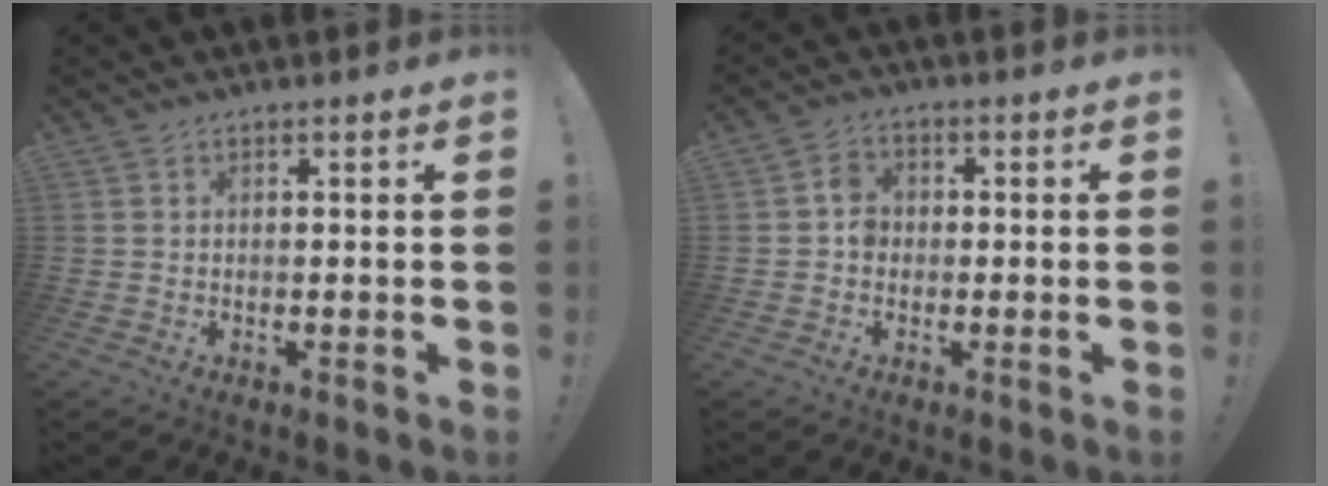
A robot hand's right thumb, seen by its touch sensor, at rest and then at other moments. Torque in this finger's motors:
{"motor_torque": [0.30, 0.84, 0.43, -0.37, 0.00]}